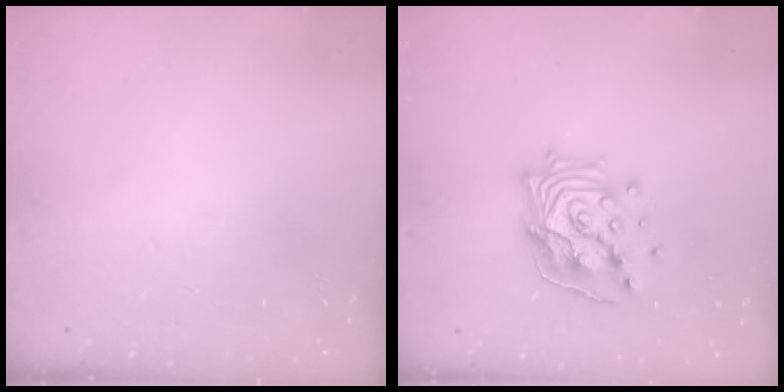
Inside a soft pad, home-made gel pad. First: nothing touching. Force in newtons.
{"total": 15.3, "press": 15.1, "slide": 2.7}